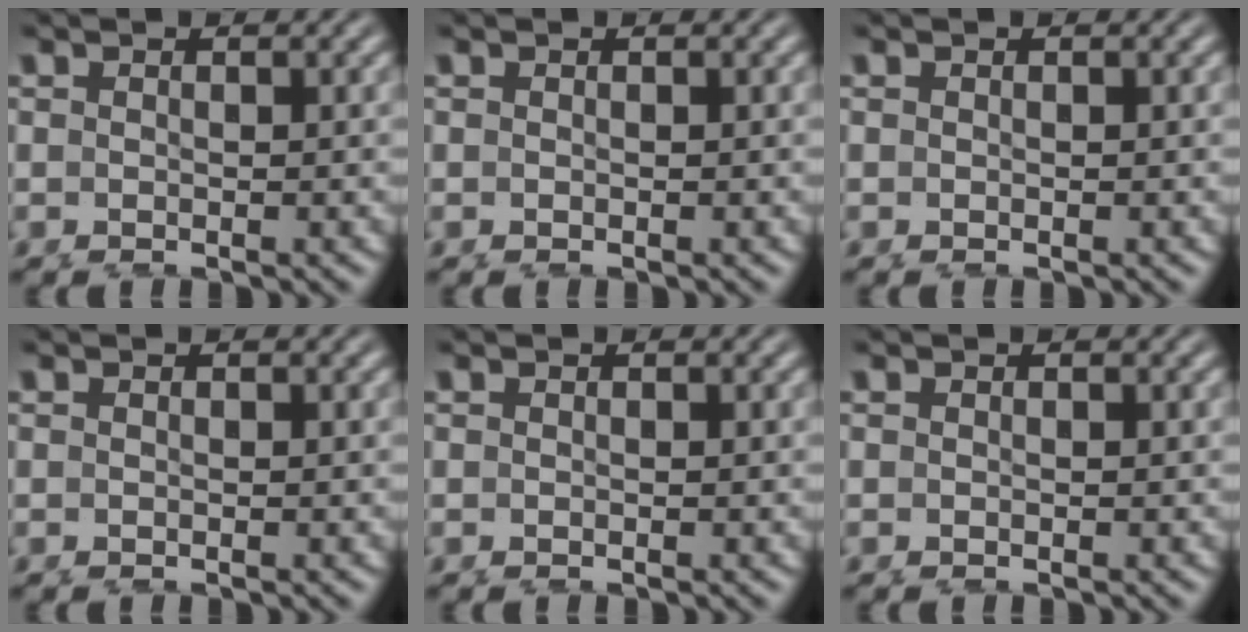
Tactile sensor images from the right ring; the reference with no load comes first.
{"total": 0.0}
{"total": 0.0}
{"total": 0.0}
{"total": 0.0}
{"total": 0.0}